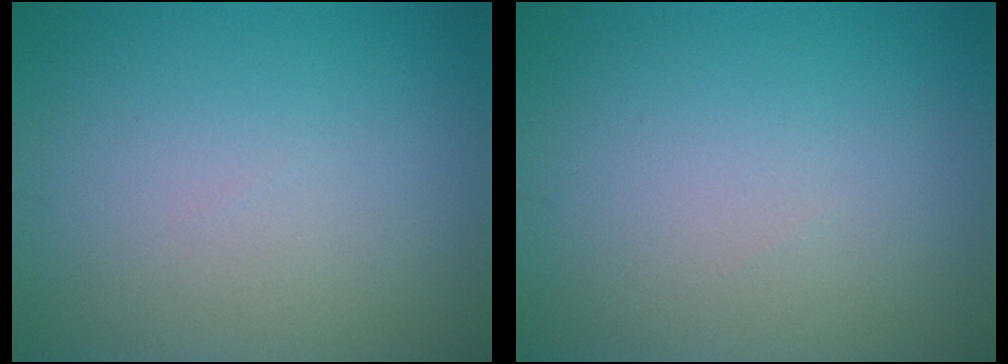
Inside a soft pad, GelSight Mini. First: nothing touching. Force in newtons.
{"total": 0.0}